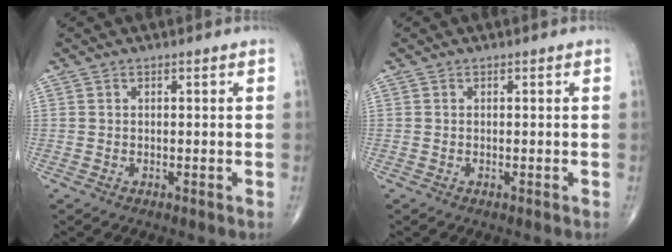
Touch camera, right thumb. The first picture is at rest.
{"total": 0.0}